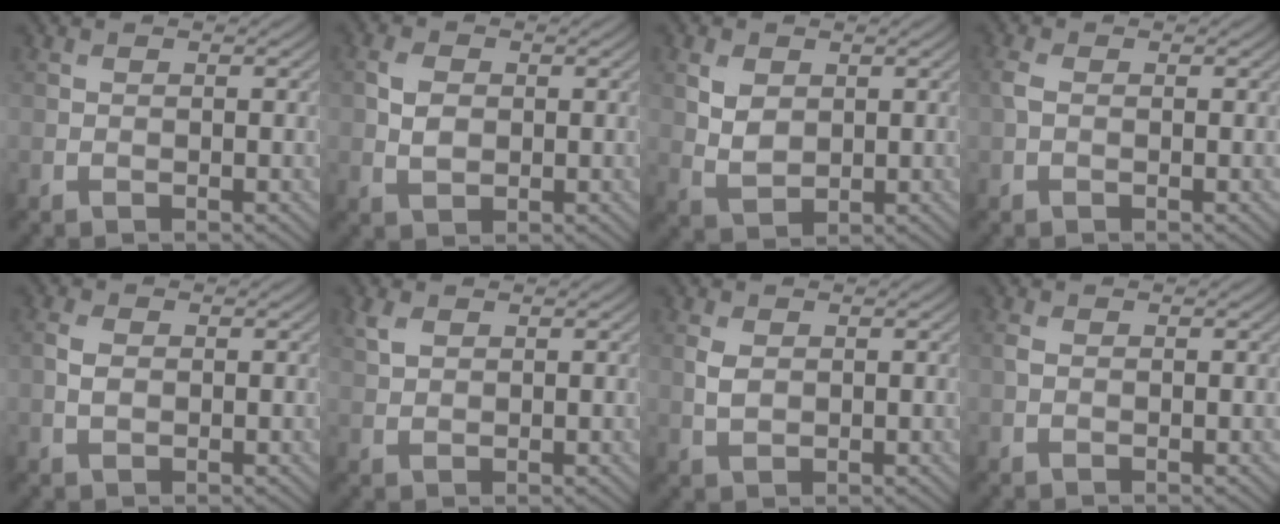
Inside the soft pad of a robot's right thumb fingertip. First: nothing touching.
{"total": 3.2, "force": [0.2, 2.4, 2.2], "torque": [-0.048, 0.000, 0.002]}
{"total": 3.7, "force": [1.3, 2.7, 2.3], "torque": [-0.055, -0.002, 0.028]}
{"total": 1.5, "force": [0.1, 1.0, 1.2], "torque": [-0.035, 0.005, -0.003]}
{"total": 2.2, "force": [0.1, 1.5, 1.6], "torque": [-0.041, 0.001, 0.000]}
{"total": 2.4, "force": [1.3, 1.5, 1.4], "torque": [-0.038, 0.003, 0.027]}
{"total": 2.3, "force": [0.4, 1.6, 1.6], "torque": [-0.043, -0.001, 0.011]}
{"total": 0.8, "force": [0.0, 0.5, 0.6], "torque": [-0.017, 0.003, 0.000]}